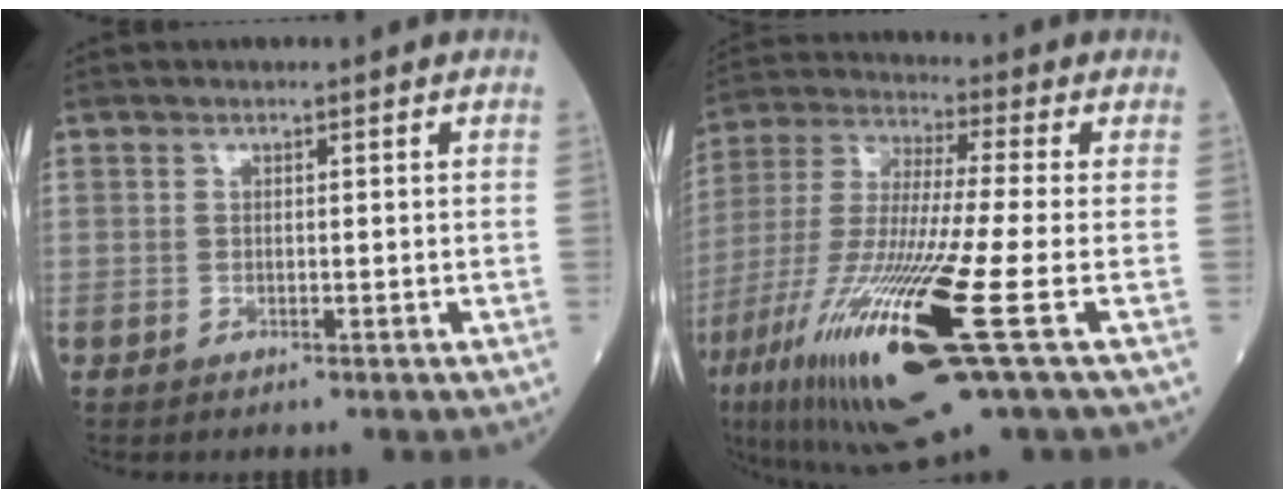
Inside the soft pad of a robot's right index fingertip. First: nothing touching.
{"total": 23.4, "force": [-9.0, 1.9, 21.5], "torque": [-0.455, -0.056, -0.165]}